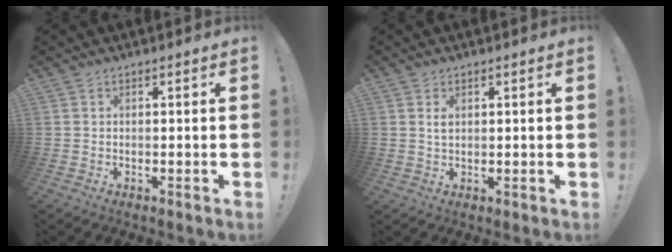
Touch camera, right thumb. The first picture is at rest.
{"total": 2.1, "force": [1.0, 1.2, 1.4], "torque": [-0.015, -0.003, 0.014]}